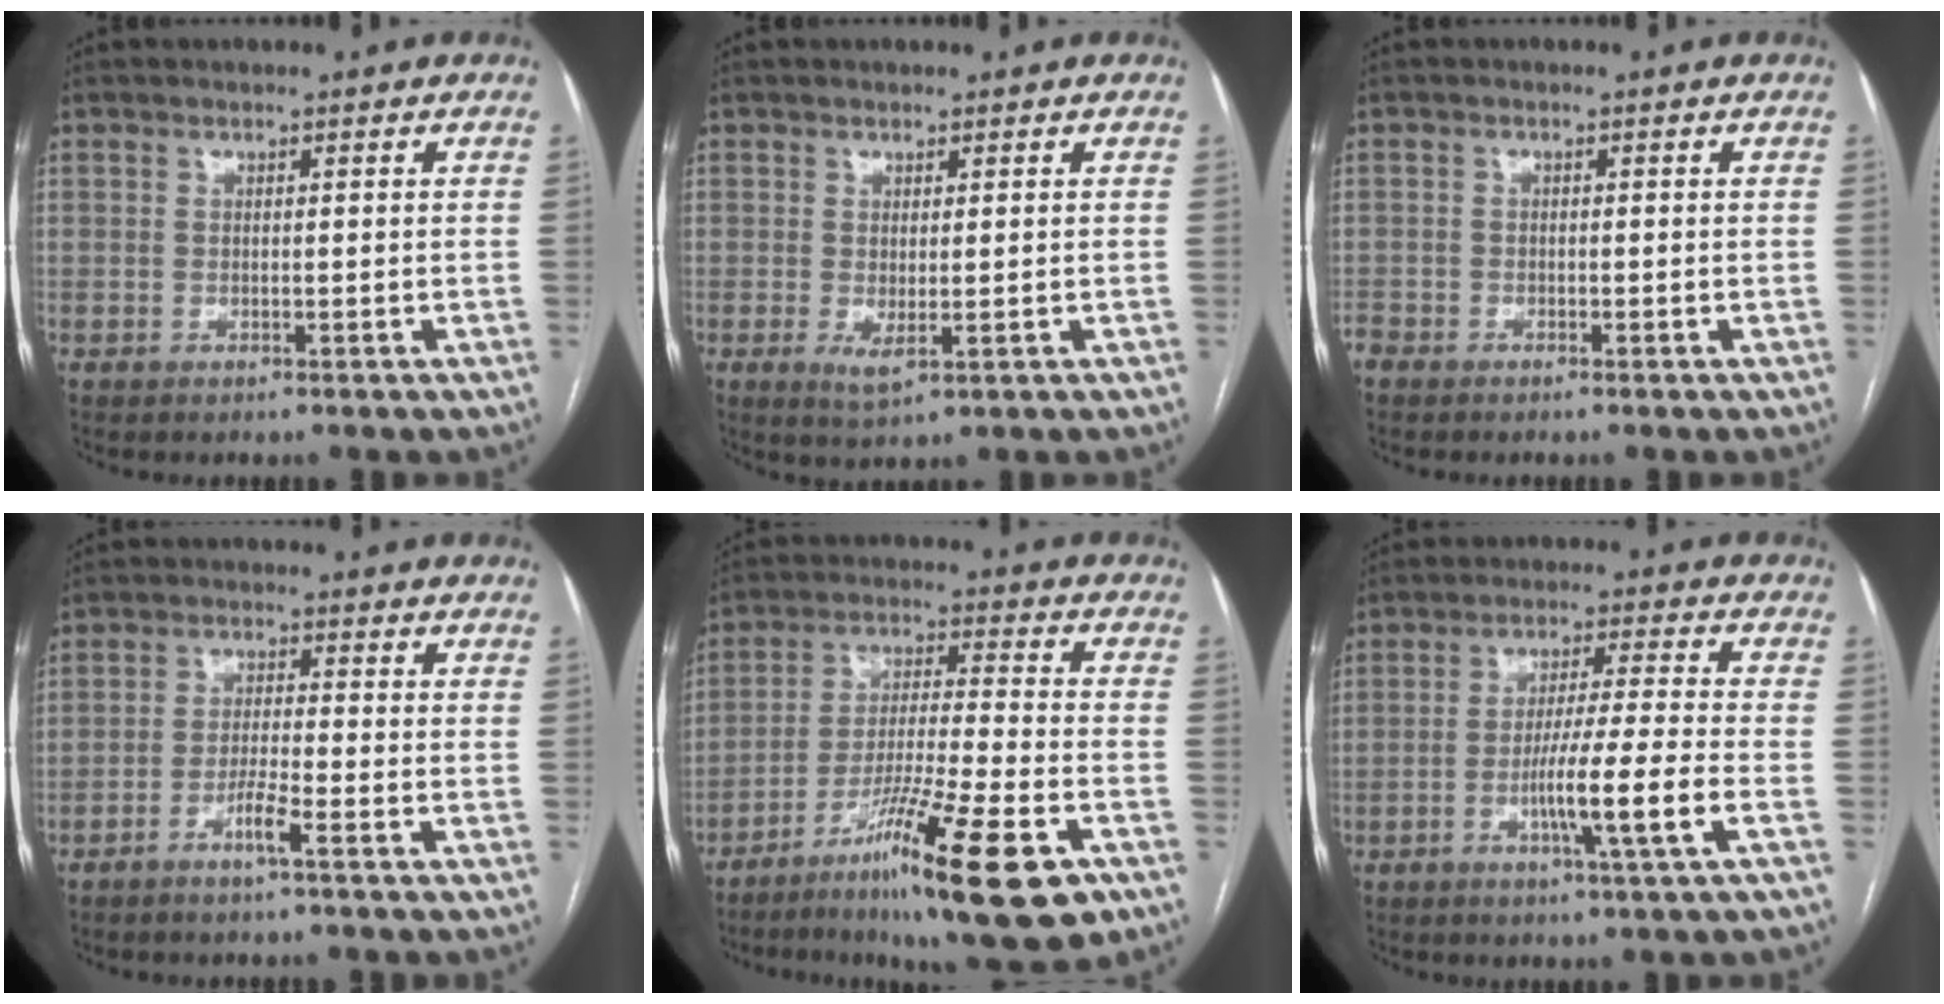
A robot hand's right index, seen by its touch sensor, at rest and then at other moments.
{"total": 2.7, "force": [-0.5, 0.9, 2.5], "torque": [-0.042, -0.009, 0.001]}
{"total": 1.7, "force": [-1.4, 1.0, 0.2], "torque": [-0.007, 0.001, -0.026]}
{"total": 3.4, "force": [-2.2, -0.4, 2.6], "torque": [-0.052, -0.003, -0.045]}
{"total": 18.3, "force": [-10.2, 1.5, 15.1], "torque": [-0.234, -0.031, -0.169]}
{"total": 9.4, "force": [-3.3, -1.4, 8.7], "torque": [-0.156, -0.010, -0.062]}